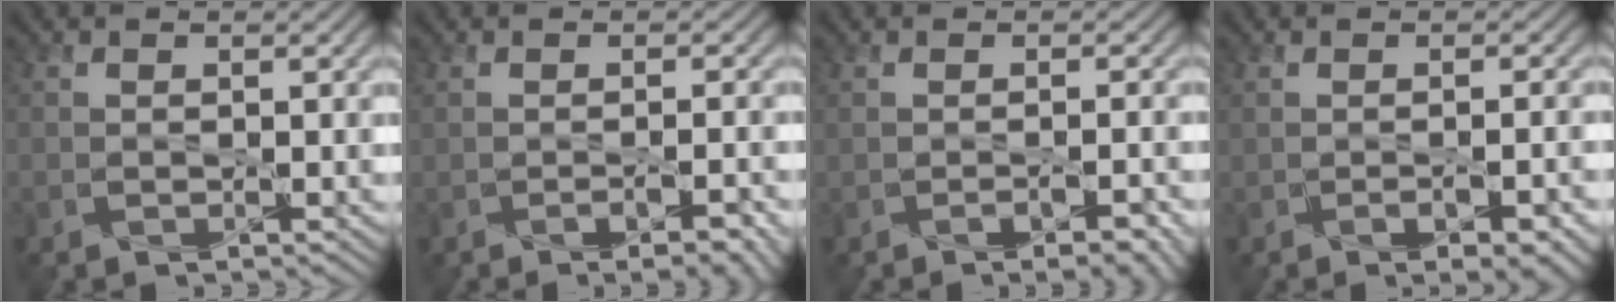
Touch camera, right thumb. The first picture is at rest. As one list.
[{"total": 4.3, "force": [-2.1, 1.2, 3.5], "torque": [-0.045, 0.002, -0.018]}, {"total": 3.4, "force": [-1.8, 1.0, 2.8], "torque": [-0.041, 0.001, -0.017]}, {"total": 4.4, "force": [-2.0, 1.5, 3.6], "torque": [-0.051, -0.002, -0.017]}]